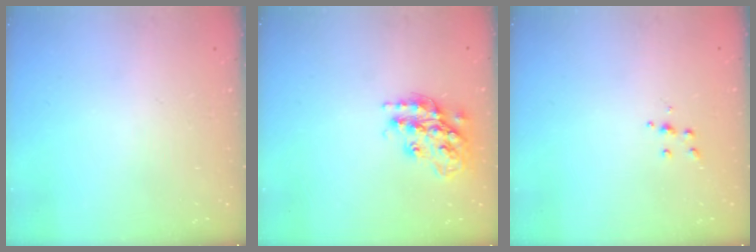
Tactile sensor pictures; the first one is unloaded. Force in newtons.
{"total": 17.5, "press": 17.5, "slide": 1.3}
{"total": 3.5, "press": 3.5, "slide": 0.3}